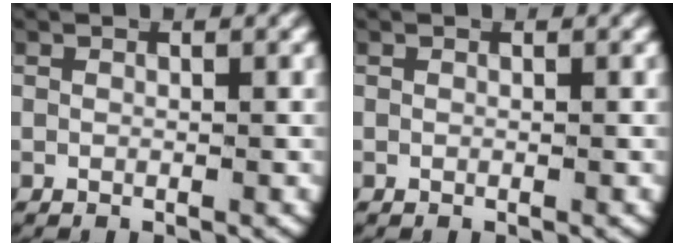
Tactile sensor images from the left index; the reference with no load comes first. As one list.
[{"total": 0.0}]